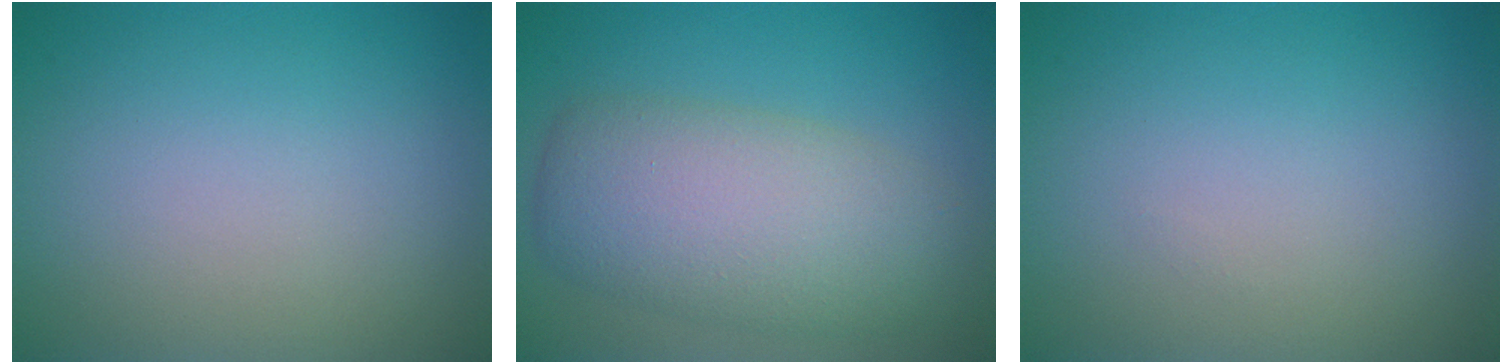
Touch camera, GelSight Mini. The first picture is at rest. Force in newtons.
{"total": 7.6, "press": 7.6, "slide": 0.3}
{"total": 0.0}